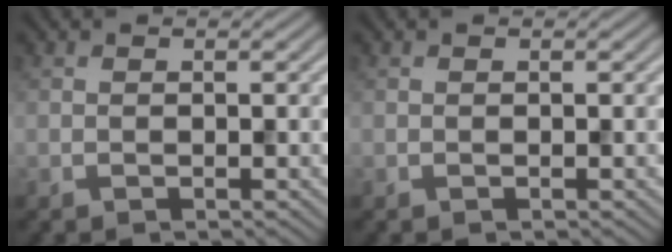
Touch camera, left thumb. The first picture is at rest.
{"total": 0.0}